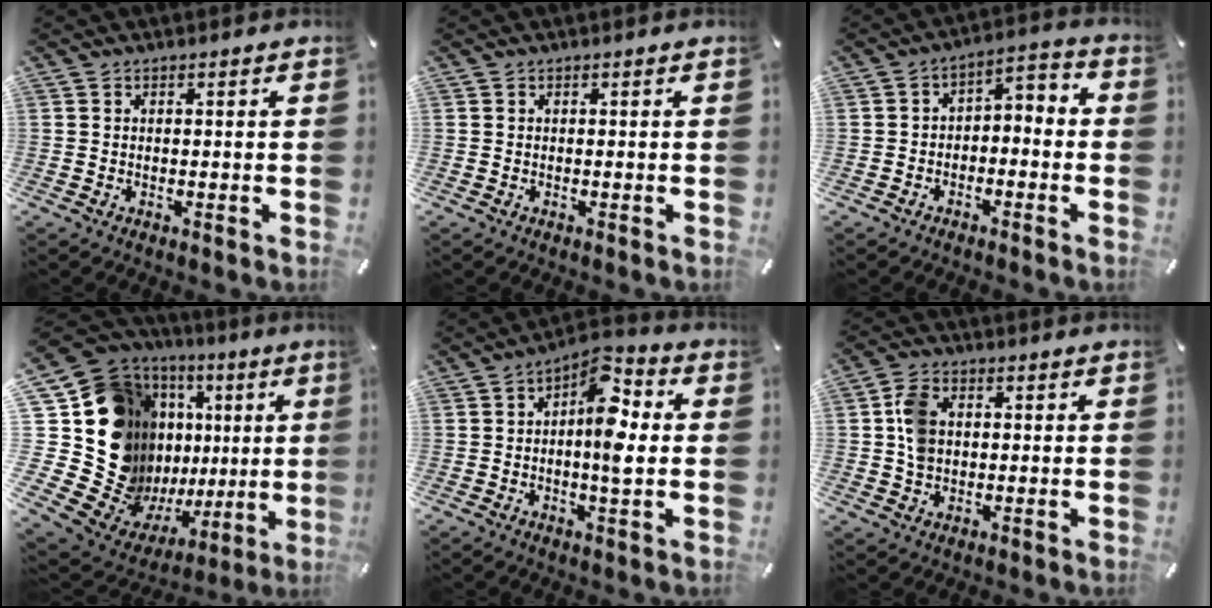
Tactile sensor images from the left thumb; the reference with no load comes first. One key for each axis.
{"total": 0.0}
{"total": 4.4, "fx": -3.4, "fy": 2.4, "fz": 1.6, "tx": -0.029, "ty": 0.016, "tz": -0.070}
{"total": 26.2, "fx": 3.7, "fy": 18.6, "fz": 18.1, "tx": -0.277, "ty": -0.100, "tz": 0.128}
{"total": 10.4, "fx": 0.7, "fy": 4.3, "fz": 9.5, "tx": -0.144, "ty": -0.009, "tz": 0.010}
{"total": 6.5, "fx": 0.6, "fy": 5.1, "fz": 4.0, "tx": -0.078, "ty": 0.009, "tz": 0.011}